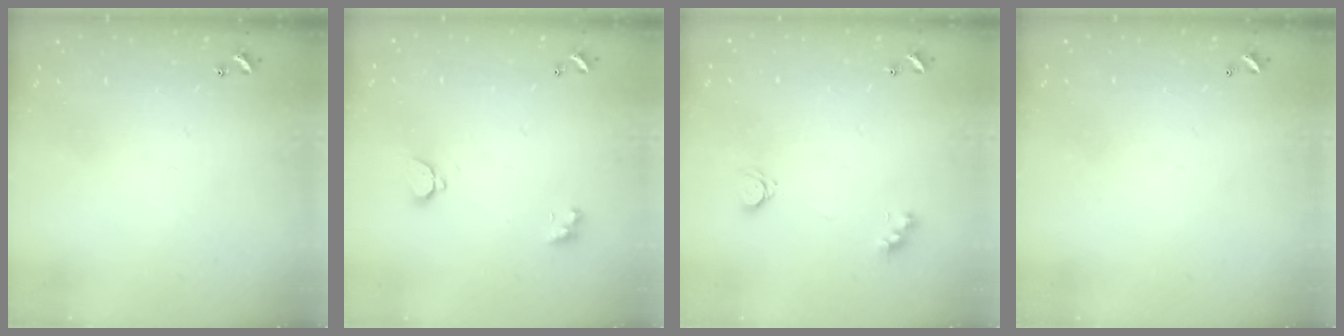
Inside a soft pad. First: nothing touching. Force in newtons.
{"total": 1.8, "press": 1.8, "slide": 0.3}
{"total": 2.6, "press": 2.5, "slide": 0.5}
{"total": 2.7, "press": 2.7, "slide": 0.1}